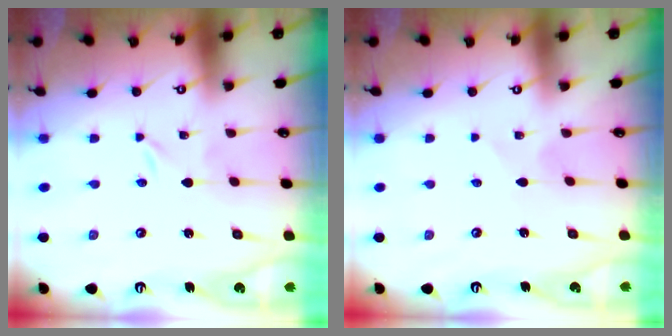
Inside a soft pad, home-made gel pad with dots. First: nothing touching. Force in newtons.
{"total": 3.1, "press": 3.0, "slide": 0.4}